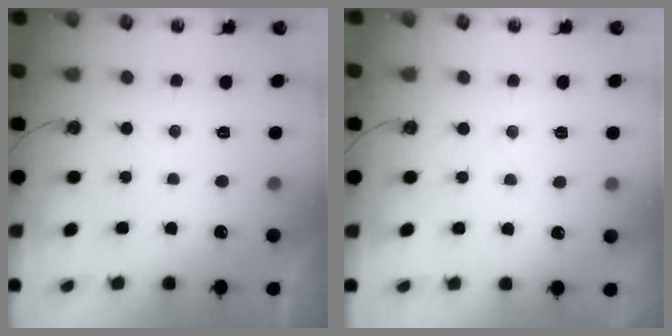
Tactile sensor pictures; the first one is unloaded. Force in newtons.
{"total": 4.3, "press": 4.3, "slide": 0.5}